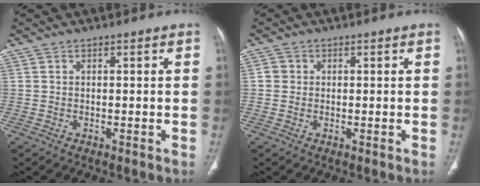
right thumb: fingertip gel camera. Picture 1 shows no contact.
{"total": 1.7, "force": [0.1, 1.7, 0.5], "torque": [0.000, 0.003, 0.001]}